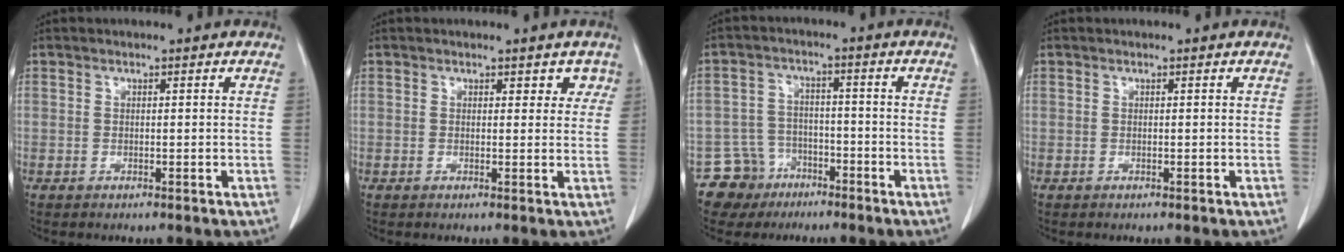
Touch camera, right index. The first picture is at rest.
{"total": 2.4, "force": [1.1, 1.7, 1.3], "torque": [0.007, 0.006, 0.003]}
{"total": 6.8, "force": [-4.4, 5.2, -0.1], "torque": [0.006, 0.008, -0.078]}
{"total": 0.0}